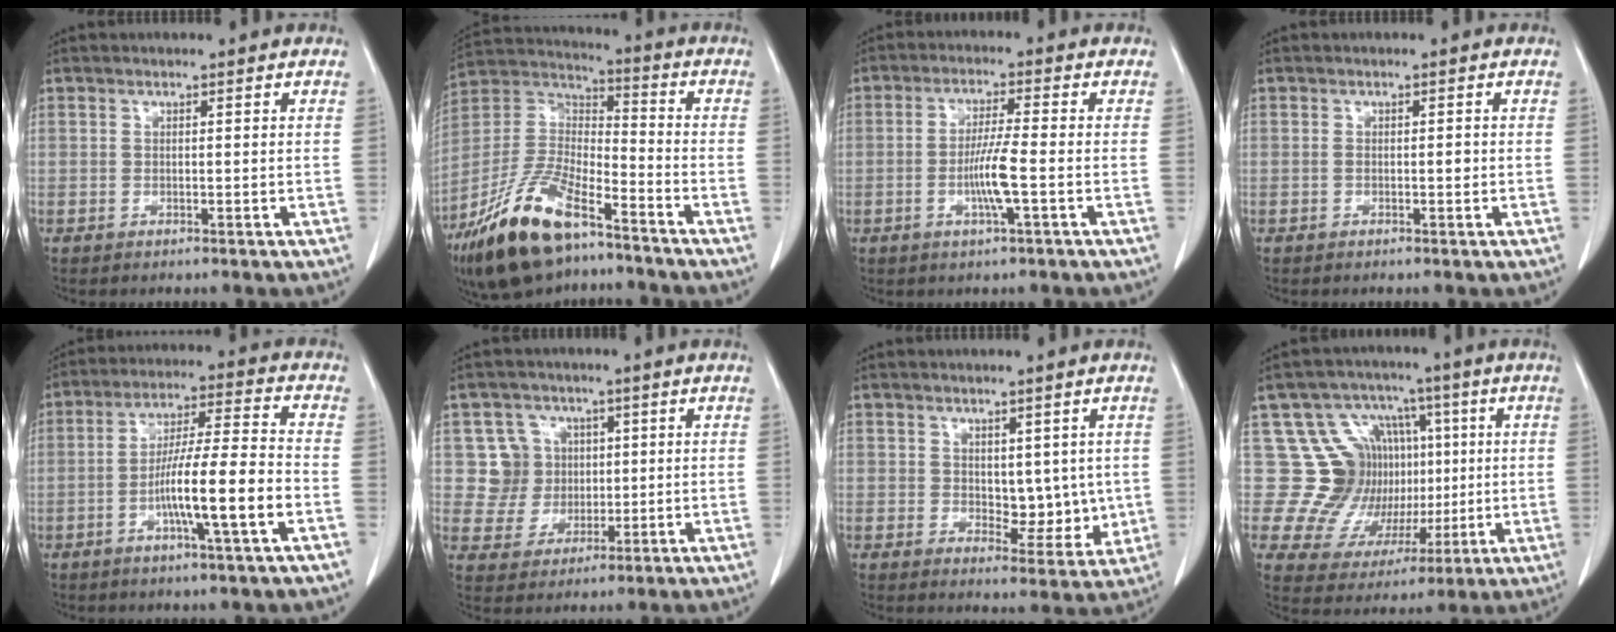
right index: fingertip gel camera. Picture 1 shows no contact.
{"total": 18.3, "force": [-12.2, 5.9, 12.2], "torque": [-0.268, -0.008, -0.226]}
{"total": 5.9, "force": [-1.5, -0.1, 5.7], "torque": [-0.112, -0.006, -0.029]}
{"total": 1.2, "force": [-0.1, 0.5, 1.1], "torque": [-0.020, 0.000, -0.001]}
{"total": 12.6, "force": [-3.7, 0.2, 12.0], "torque": [-0.209, 0.001, -0.068]}
{"total": 6.8, "force": [1.7, 6.6, 0.2], "torque": [0.004, 0.016, 0.037]}
{"total": 6.6, "force": [0.7, 3.8, 5.3], "torque": [-0.058, -0.007, 0.023]}
{"total": 15.3, "force": [3.2, 14.0, 5.1], "torque": [-0.075, 0.065, 0.080]}